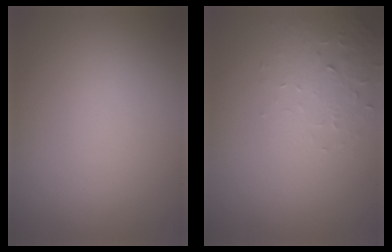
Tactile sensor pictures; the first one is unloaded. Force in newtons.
{"total": 2.2, "press": 2.2, "slide": 0.4}